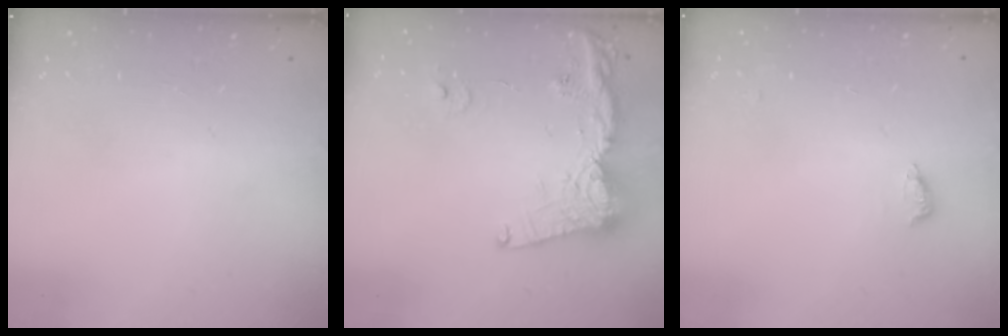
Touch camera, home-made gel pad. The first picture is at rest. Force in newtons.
{"total": 16.5, "press": 16.4, "slide": 2.1}
{"total": 4.4, "press": 4.1, "slide": 1.4}